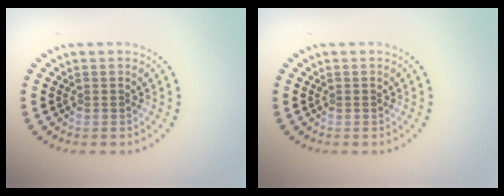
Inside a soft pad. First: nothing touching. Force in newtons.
{"total": 0.0}